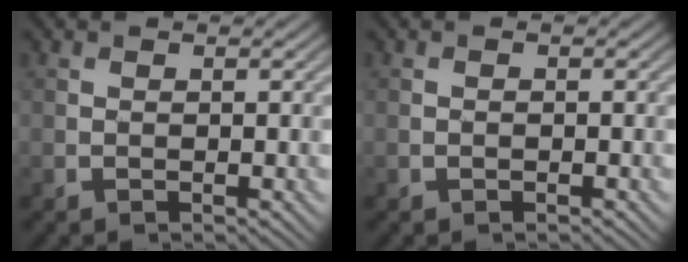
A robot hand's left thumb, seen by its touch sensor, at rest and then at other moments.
{"total": 0.0}